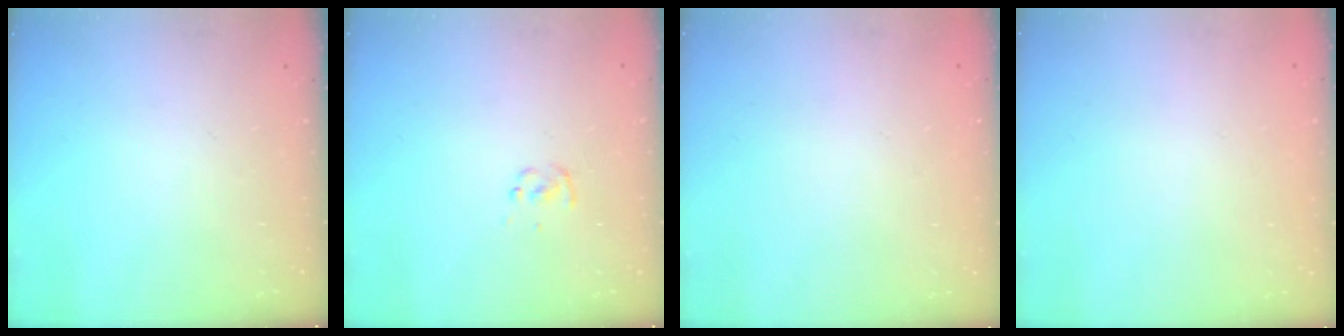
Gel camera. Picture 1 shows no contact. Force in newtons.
{"total": 1.2, "press": 1.2, "slide": 0.3}
{"total": 1.8, "press": 1.8, "slide": 0.2}
{"total": 1.7, "press": 1.7, "slide": 0.2}